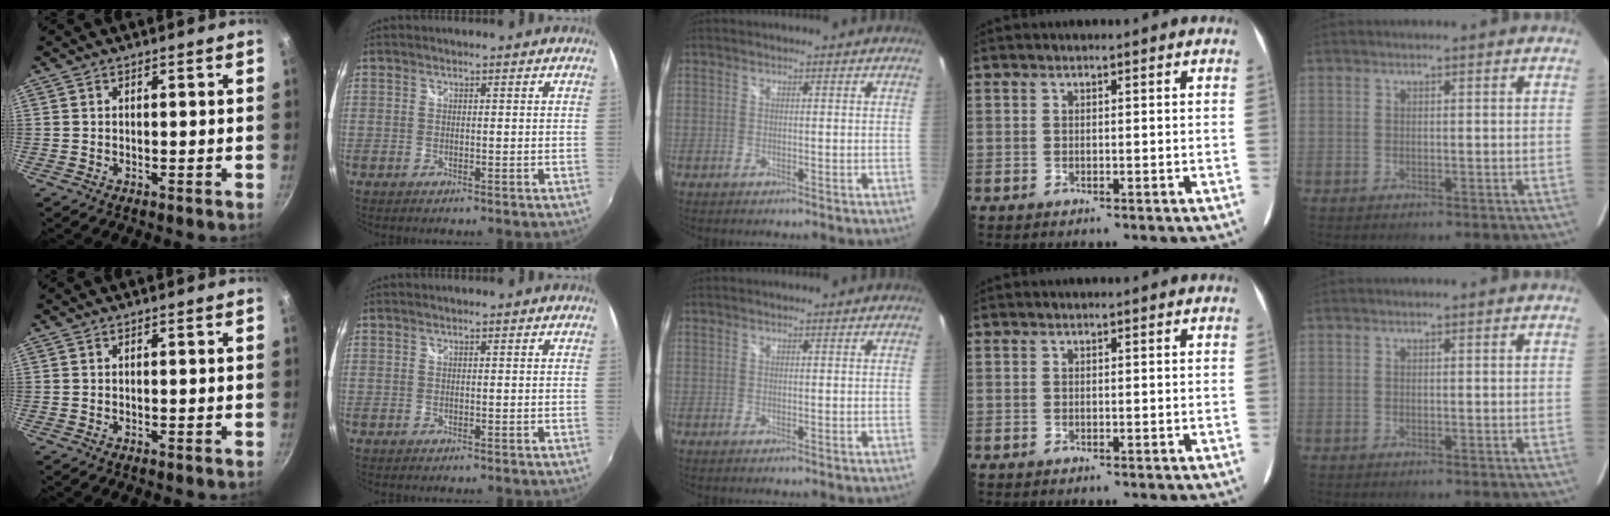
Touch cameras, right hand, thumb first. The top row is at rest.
{}